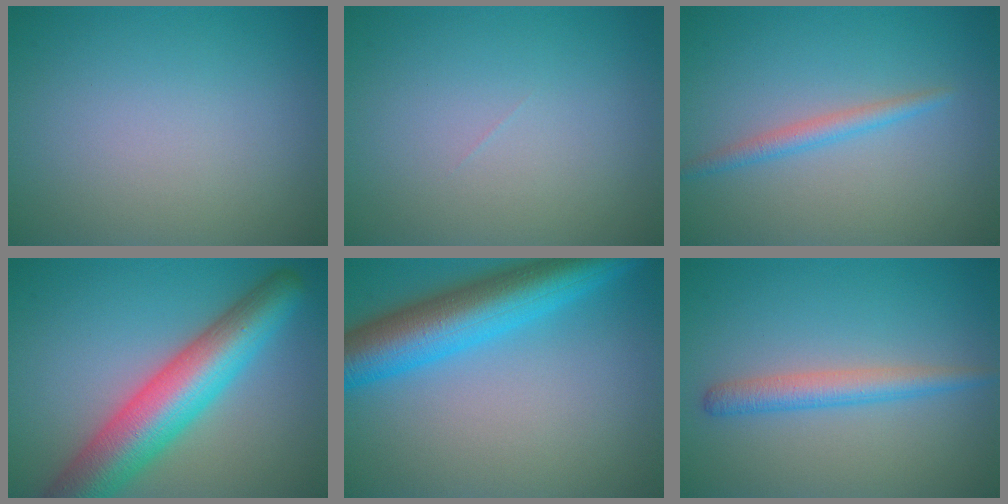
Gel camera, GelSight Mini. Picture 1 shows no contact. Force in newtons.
{"total": 0.0}
{"total": 1.7, "press": 1.7, "slide": 0.1}
{"total": 9.5, "press": 9.5, "slide": 0.4}
{"total": 8.8, "press": 8.8, "slide": 0.3}
{"total": 2.7, "press": 2.7, "slide": 0.1}